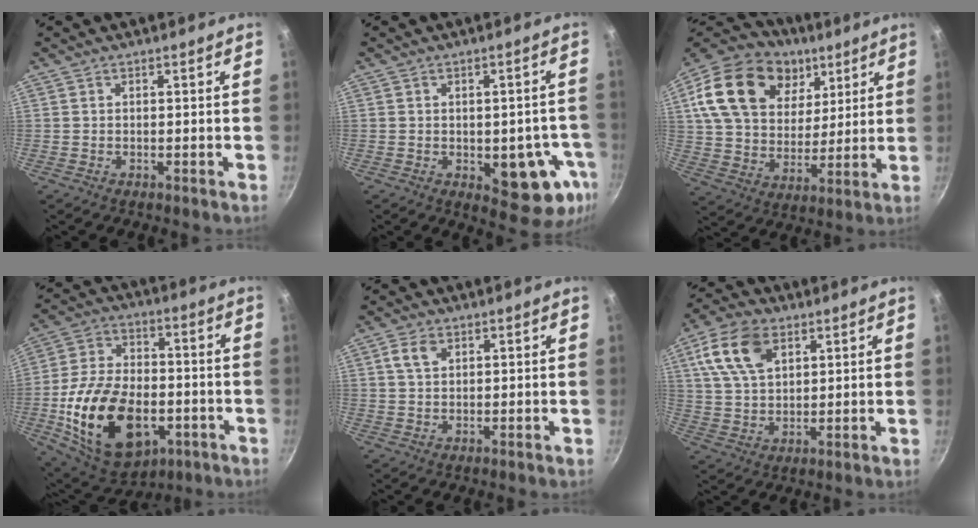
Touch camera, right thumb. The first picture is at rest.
{"total": 12.0, "force": [-3.1, 6.3, 9.7], "torque": [-0.061, 0.004, -0.033]}
{"total": 25.2, "force": [10.5, 17.6, 14.7], "torque": [-0.246, -0.013, 0.181]}
{"total": 23.9, "force": [-6.2, 14.7, 17.8], "torque": [-0.307, 0.024, -0.091]}
{"total": 3.6, "force": [1.5, 2.3, 2.4], "torque": [-0.038, 0.002, 0.027]}
{"total": 12.3, "force": [5.2, 7.4, 8.3], "torque": [-0.145, -0.002, 0.096]}